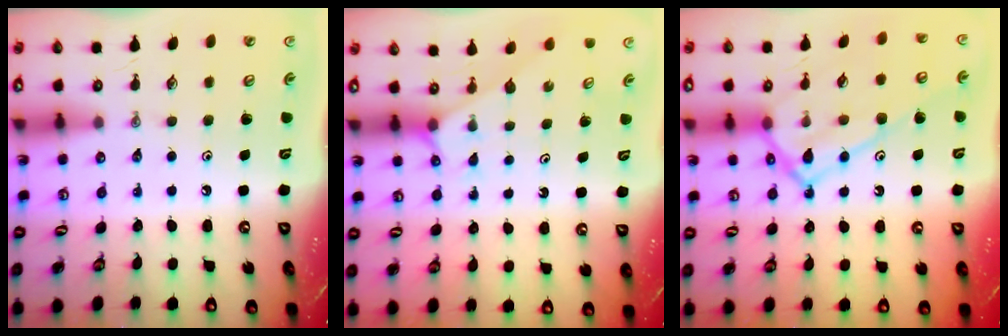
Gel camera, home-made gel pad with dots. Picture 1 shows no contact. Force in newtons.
{"total": 3.5, "press": 3.5, "slide": 0.4}
{"total": 16.4, "press": 16.4, "slide": 1.0}